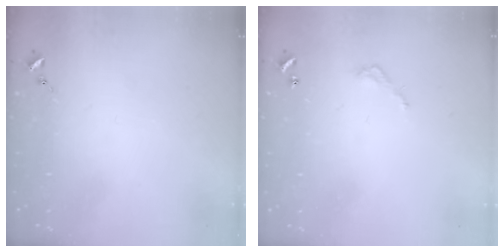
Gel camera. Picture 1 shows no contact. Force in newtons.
{"total": 3.2, "press": 3.1, "slide": 0.2}